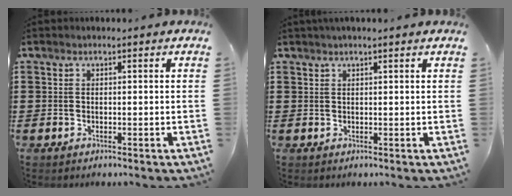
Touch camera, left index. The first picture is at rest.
{"total": 1.1, "force": [0.9, -0.1, 0.7], "torque": [-0.013, -0.001, 0.017]}